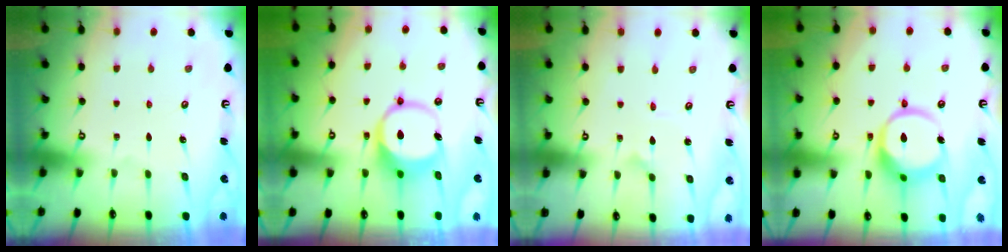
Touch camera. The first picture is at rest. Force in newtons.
{"total": 8.9, "press": 8.7, "slide": 1.6}
{"total": 1.6, "press": 1.6, "slide": 0.2}
{"total": 12.7, "press": 12.6, "slide": 1.5}